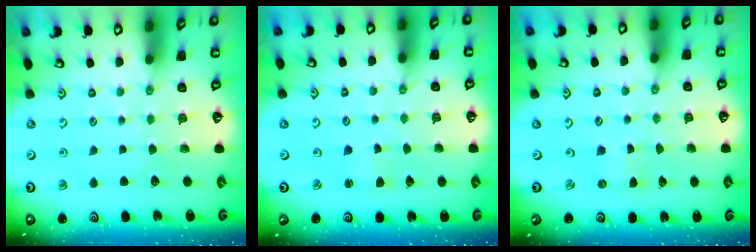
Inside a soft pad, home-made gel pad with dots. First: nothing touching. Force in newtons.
{"total": 1.7, "press": 1.6, "slide": 0.2}
{"total": 0.5, "press": 0.4, "slide": 0.3}